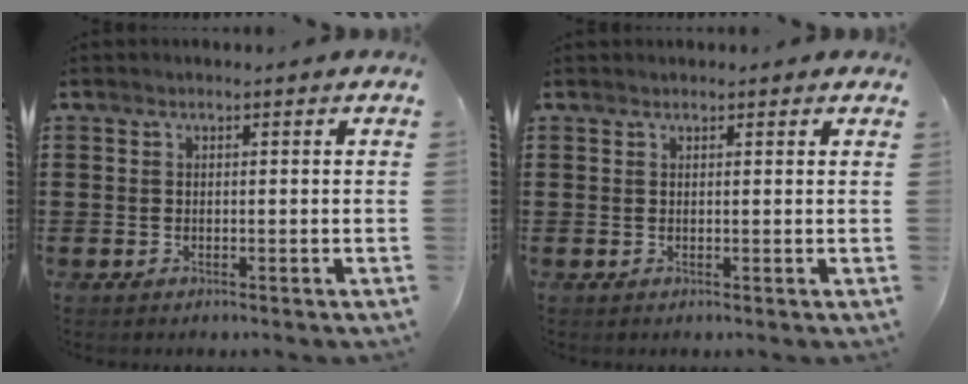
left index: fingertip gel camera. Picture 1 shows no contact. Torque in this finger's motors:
{"motor_torque": [1.15, -0.99, 0.56, 0.05]}